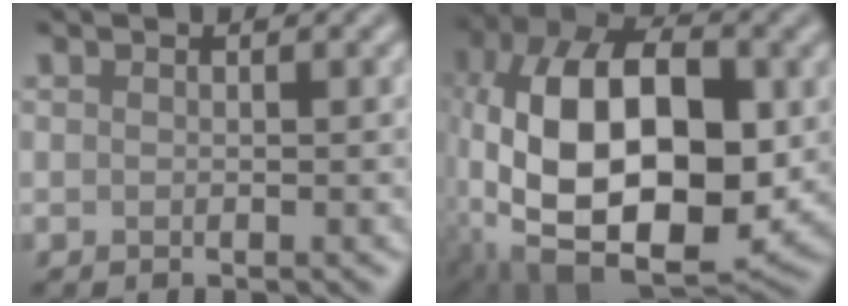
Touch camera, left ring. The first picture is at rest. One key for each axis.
{"total": 16.6, "fx": -1.6, "fy": 9.3, "fz": 13.7, "tx": -0.248, "ty": 0.005, "tz": -0.034}